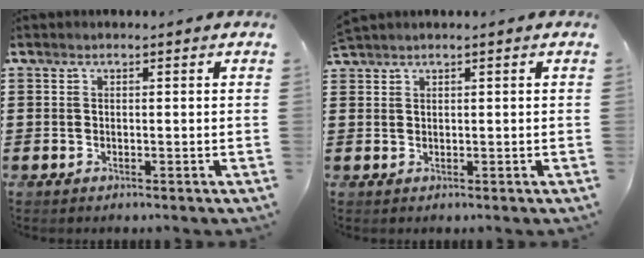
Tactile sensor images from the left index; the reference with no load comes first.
{"total": 1.0, "force": [1.0, -0.1, 0.2], "torque": [-0.007, 0.000, 0.020]}